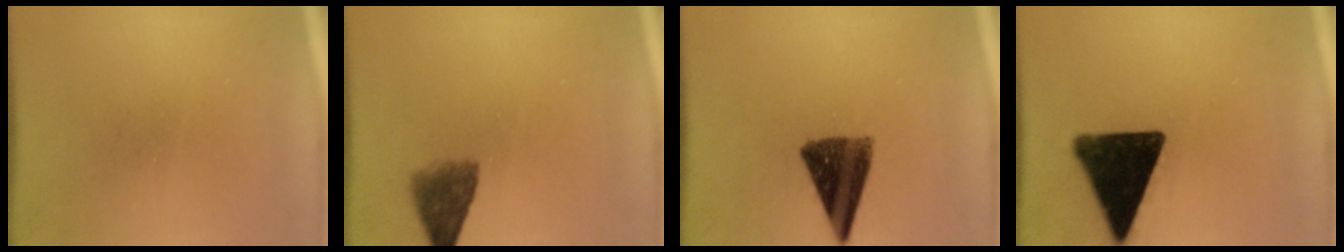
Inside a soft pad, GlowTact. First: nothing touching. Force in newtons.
{"total": 4.7}
{"total": 10.6}
{"total": 16.8}